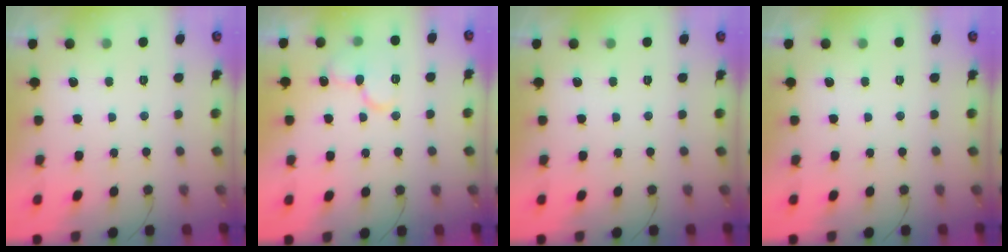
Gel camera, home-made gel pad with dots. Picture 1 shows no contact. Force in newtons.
{"total": 12.2, "press": 12.1, "slide": 1.6}
{"total": 0.0}
{"total": 0.0}